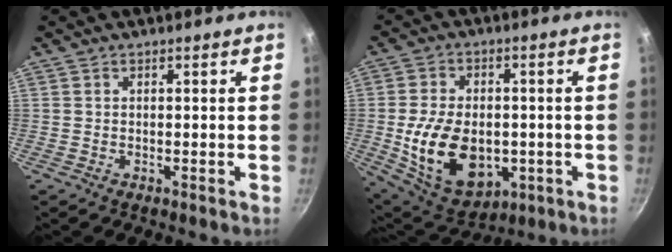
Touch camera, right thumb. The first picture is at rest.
{"total": 17.6, "force": [-2.7, 11.6, 12.9], "torque": [-0.206, 0.000, -0.025]}